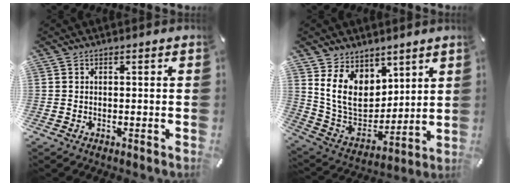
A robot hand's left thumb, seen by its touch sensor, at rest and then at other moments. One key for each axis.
{"total": 12.5, "fx": 5.9, "fy": 9.7, "fz": 5.3, "tx": -0.121, "ty": -0.048, "tz": 0.119}